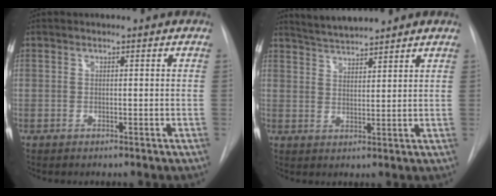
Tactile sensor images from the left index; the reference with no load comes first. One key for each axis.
{"total": 6.1, "fx": 5.8, "fy": 0.1, "fz": 1.9, "tx": -0.041, "ty": 0.019, "tz": 0.105}